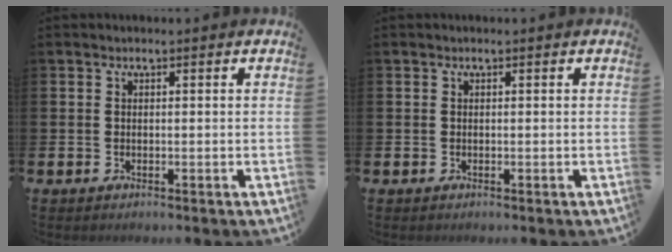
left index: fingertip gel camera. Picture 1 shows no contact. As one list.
[{"total": 0.0}]